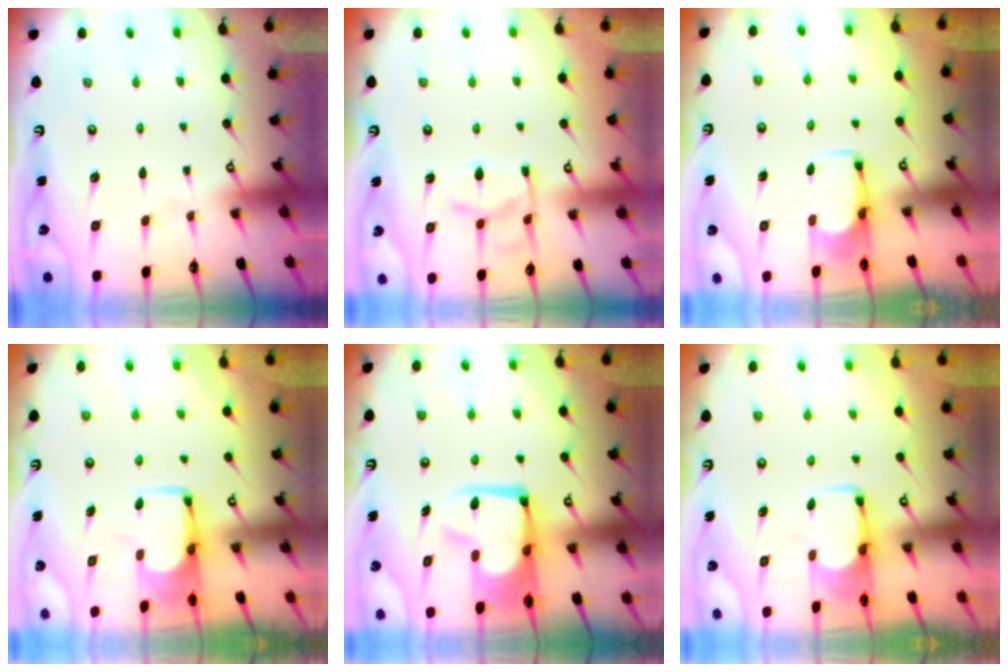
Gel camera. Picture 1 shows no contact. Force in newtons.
{"total": 11.8, "press": 11.7, "slide": 1.7}
{"total": 2.7, "press": 2.6, "slide": 1.0}
{"total": 1.5, "press": 1.5, "slide": 0.1}
{"total": 5.2, "press": 5.0, "slide": 1.2}
{"total": 1.8, "press": 1.6, "slide": 0.8}